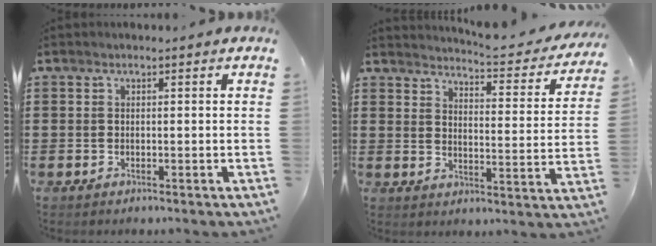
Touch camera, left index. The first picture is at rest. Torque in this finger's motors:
{"motor_torque": [1.07, -1.07, 0.19, 0.09]}